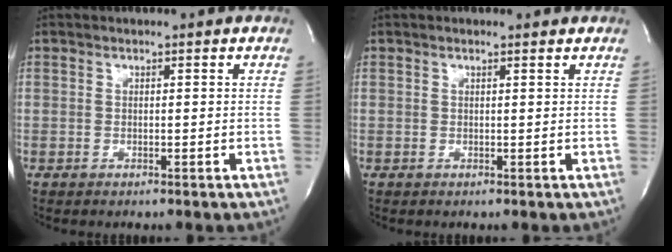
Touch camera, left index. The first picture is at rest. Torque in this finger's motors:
{"motor_torque": [-0.11, 0.14, -0.03, -0.01]}